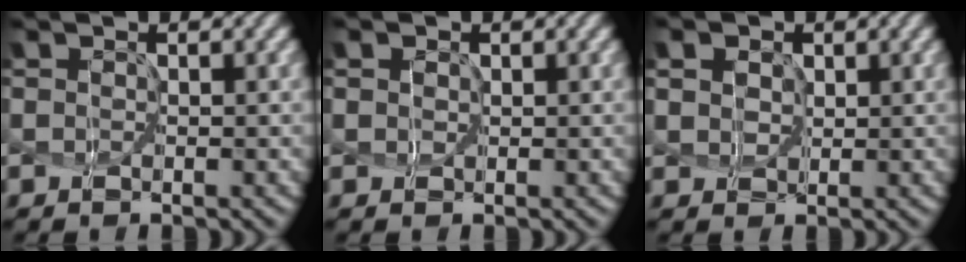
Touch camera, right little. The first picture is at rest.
{"total": 2.2, "force": [0.9, 1.7, 1.0], "torque": [-0.007, 0.022, -0.001]}
{"total": 5.8, "force": [2.7, 4.1, 3.0], "torque": [-0.064, 0.022, 0.029]}